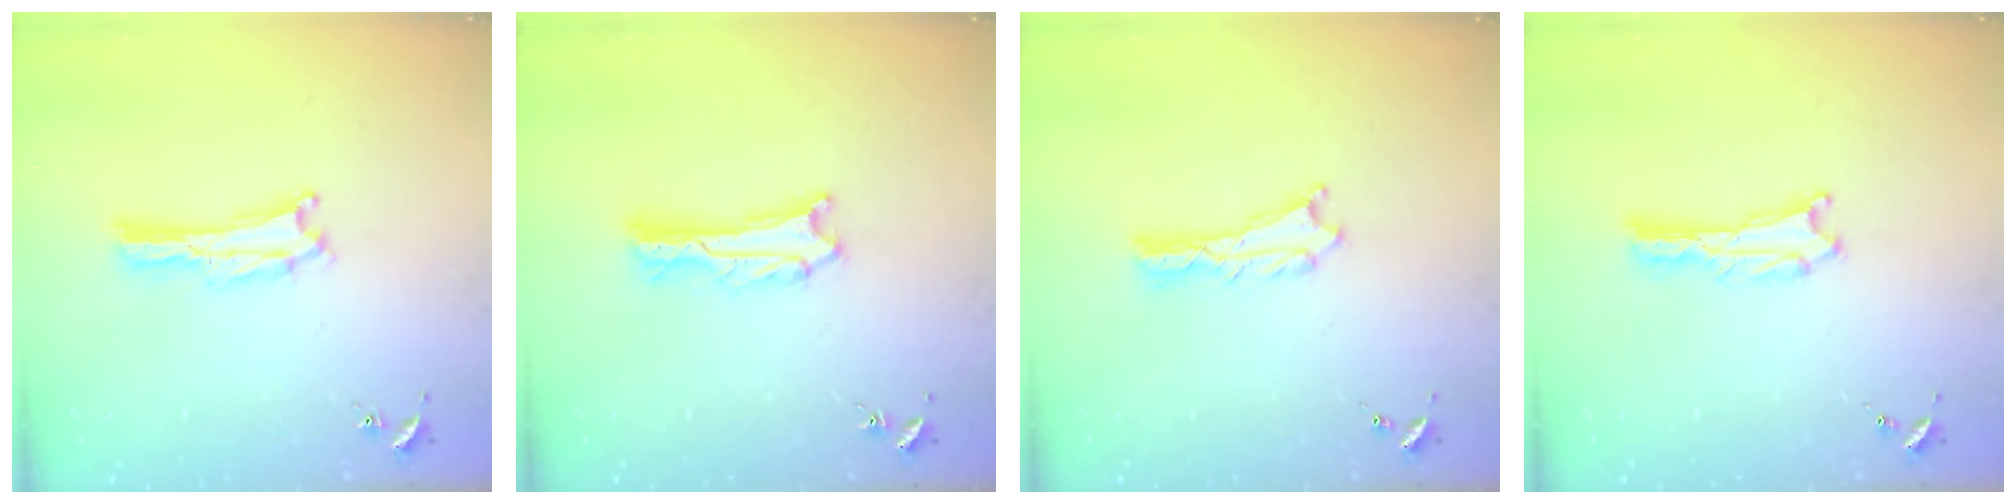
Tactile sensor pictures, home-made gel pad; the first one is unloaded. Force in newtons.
{"total": 1.8, "press": 1.8, "slide": 0.2}
{"total": 0.7, "press": 0.7, "slide": 0.1}
{"total": 0.6, "press": 0.6, "slide": 0.1}